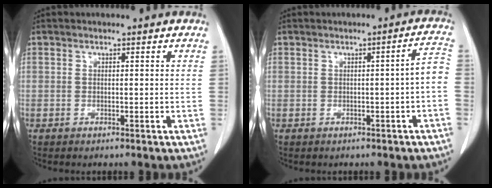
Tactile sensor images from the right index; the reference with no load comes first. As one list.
[{"total": 3.4, "force": [-1.0, 0.1, 3.3], "torque": [-0.034, 0.012, -0.014]}]